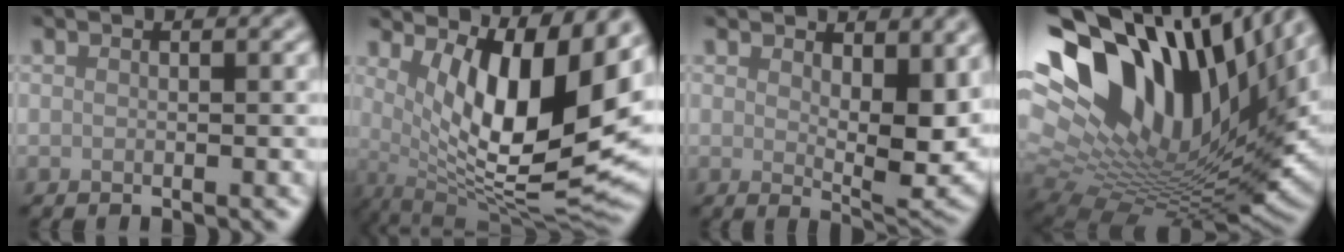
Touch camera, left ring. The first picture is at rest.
{"total": 12.0, "force": [3.4, 3.9, 10.8], "torque": [-0.172, -0.019, 0.068]}
{"total": 6.9, "force": [1.6, 3.3, 5.9], "torque": [-0.094, -0.015, 0.034]}
{"total": 19.4, "force": [8.1, 9.2, 15.1], "torque": [-0.269, 0.020, 0.159]}